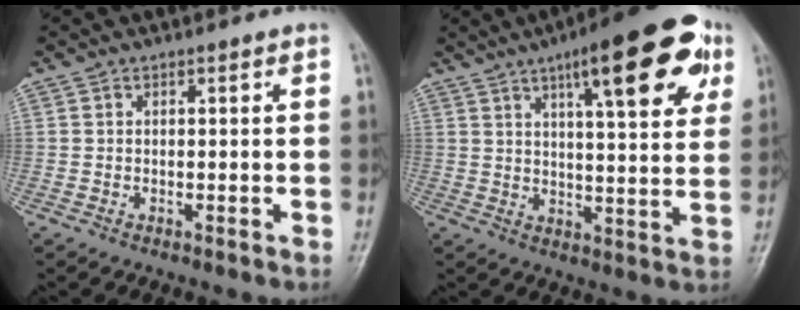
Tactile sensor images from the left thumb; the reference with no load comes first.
{"total": 18.9, "force": [9.1, 5.3, 15.7], "torque": [-0.187, -0.016, 0.122]}